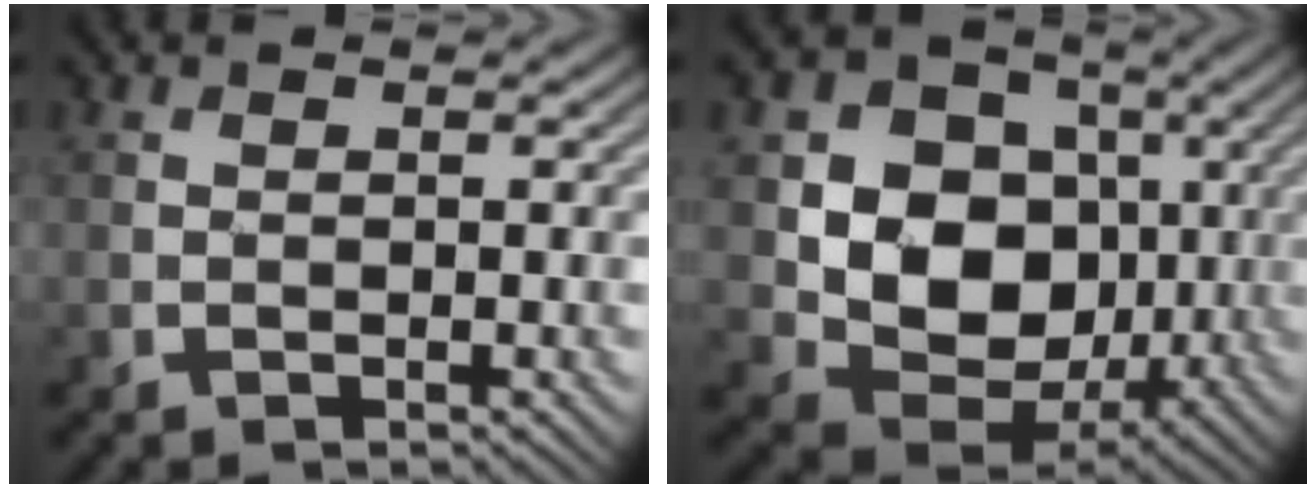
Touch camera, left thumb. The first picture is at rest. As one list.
[{"total": 11.4, "force": [0.7, 9.5, 6.3], "torque": [-0.127, -0.013, 0.000]}]